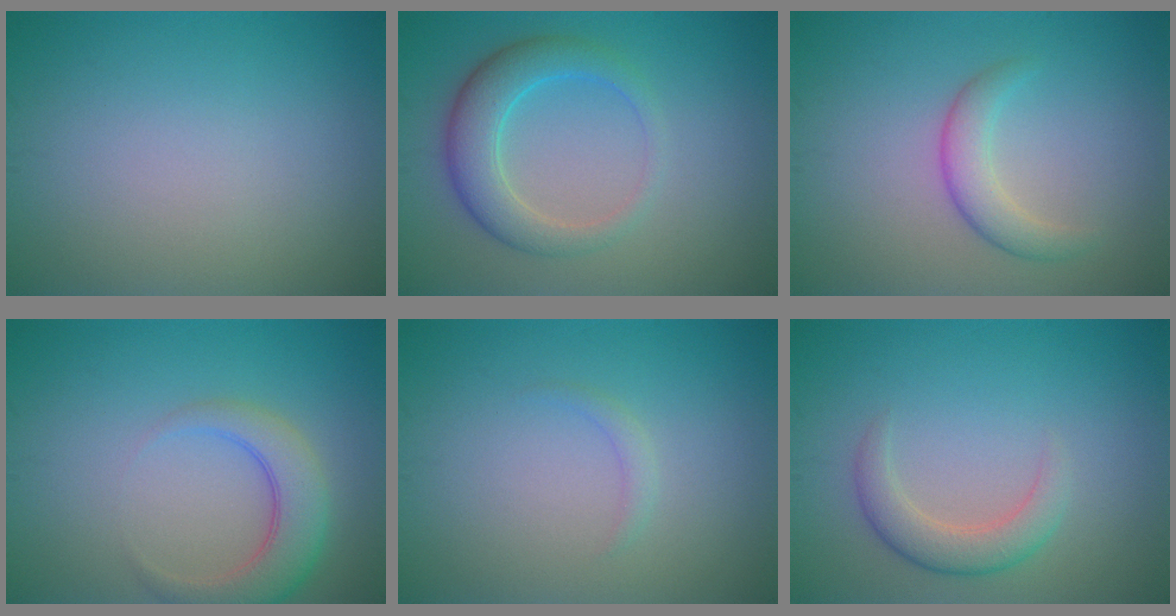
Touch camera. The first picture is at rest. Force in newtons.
{"total": 4.4, "press": 4.4, "slide": 0.1}
{"total": 2.7, "press": 2.7, "slide": 0.1}
{"total": 4.4, "press": 4.4, "slide": 0.4}
{"total": 0.8, "press": 0.8, "slide": 0.0}
{"total": 2.9, "press": 2.9, "slide": 0.2}